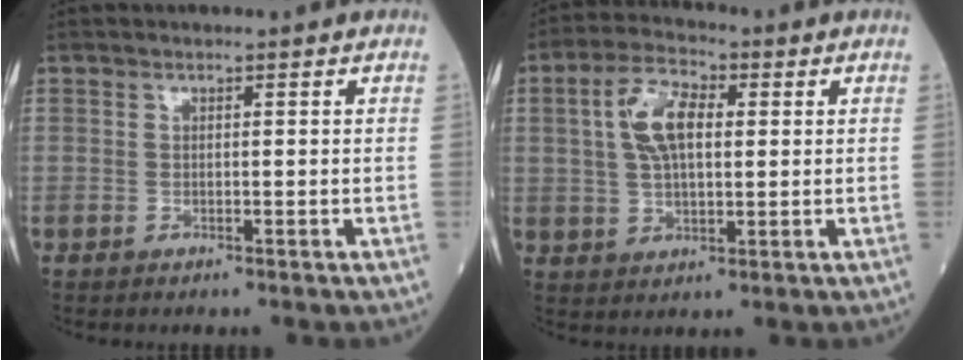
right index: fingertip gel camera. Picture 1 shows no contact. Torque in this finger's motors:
{"motor_torque": [0.33, 0.03, 0.19, 0.05]}